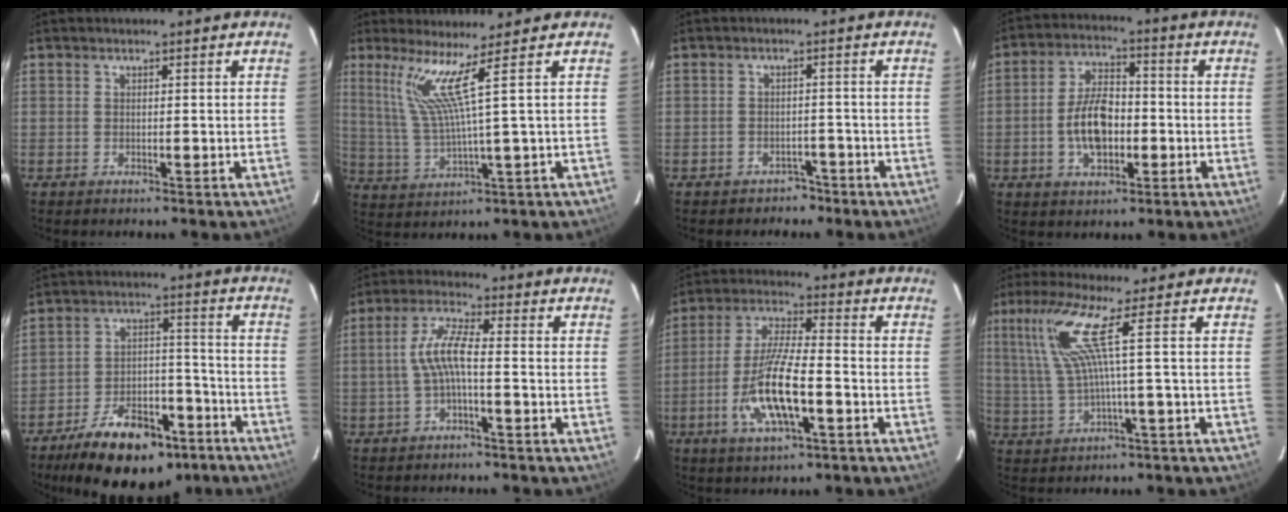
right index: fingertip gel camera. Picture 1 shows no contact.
{"total": 6.8, "force": [3.8, -2.0, 5.3], "torque": [-0.102, -0.006, 0.092]}
{"total": 4.0, "force": [-3.0, 2.7, 0.2], "torque": [-0.006, 0.019, -0.033]}
{"total": 10.0, "force": [-2.1, 5.6, 8.0], "torque": [-0.154, 0.014, -0.032]}
{"total": 18.3, "force": [-12.8, 9.2, 9.2], "torque": [-0.170, 0.021, -0.181]}
{"total": 5.9, "force": [-1.3, 0.9, 5.7], "torque": [-0.124, 0.012, -0.024]}
{"total": 12.7, "force": [-4.3, 3.1, 11.5], "torque": [-0.239, -0.008, -0.078]}
{"total": 7.6, "force": [2.1, -1.4, 7.2], "torque": [-0.152, 0.003, 0.057]}